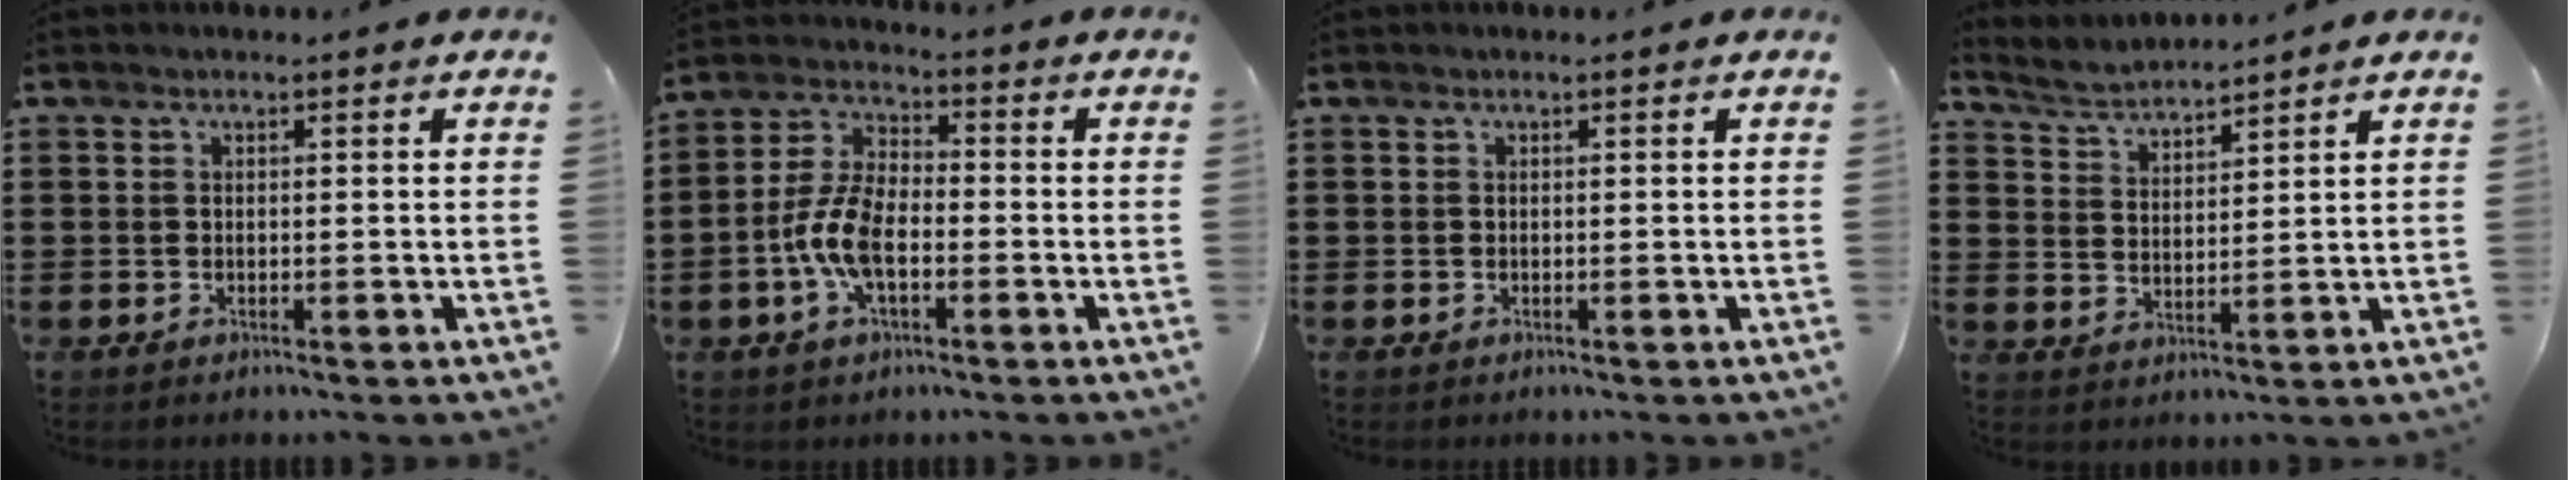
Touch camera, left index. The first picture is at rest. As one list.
[{"total": 7.9, "force": [-2.3, 3.8, 6.6], "torque": [-0.159, -0.004, -0.052]}, {"total": 0.0}, {"total": 3.4, "force": [3.3, 0.2, 0.1], "torque": [-0.016, -0.017, 0.058]}]